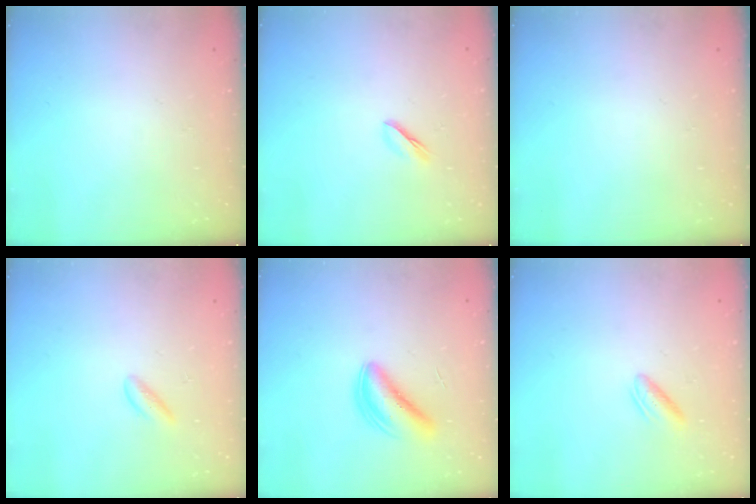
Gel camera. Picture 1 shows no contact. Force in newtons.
{"total": 2.3, "press": 2.2, "slide": 0.8}
{"total": 0.0}
{"total": 1.4, "press": 1.3, "slide": 0.3}
{"total": 5.8, "press": 5.8, "slide": 0.2}
{"total": 2.8, "press": 2.7, "slide": 0.9}